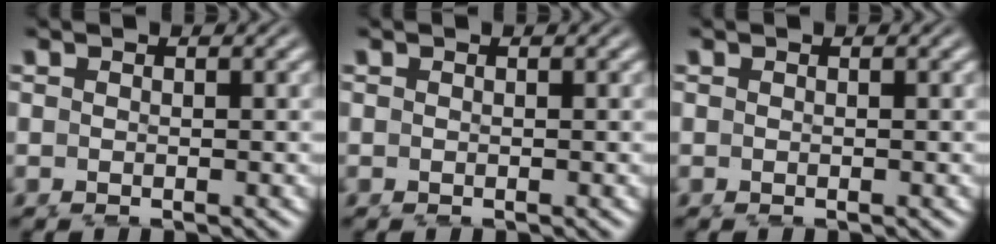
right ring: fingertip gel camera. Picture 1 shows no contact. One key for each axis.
{"total": 0.0}
{"total": 0.0}